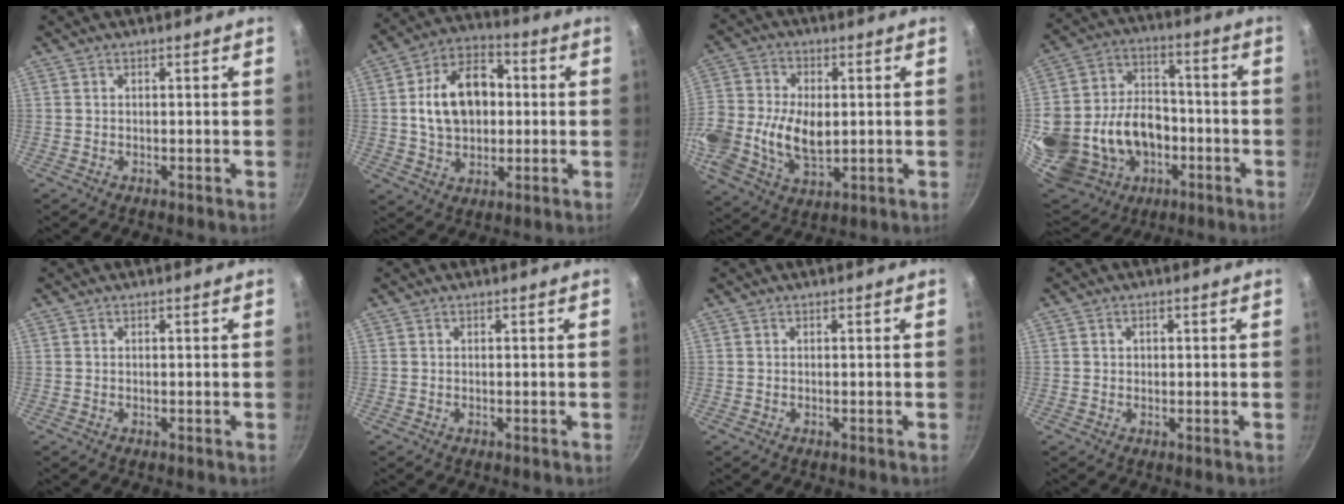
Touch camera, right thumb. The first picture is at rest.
{"total": 15.3, "force": [1.2, 10.8, 10.9], "torque": [-0.152, 0.022, 0.013]}
{"total": 18.5, "force": [-0.8, 12.7, 13.4], "torque": [-0.293, 0.022, -0.014]}
{"total": 27.6, "force": [-5.2, 21.2, 16.8], "torque": [-0.343, 0.049, -0.060]}
{"total": 0.0}
{"total": 0.0}
{"total": 0.0}
{"total": 1.1, "force": [0.2, 1.0, 0.5], "torque": [-0.004, 0.004, 0.002]}